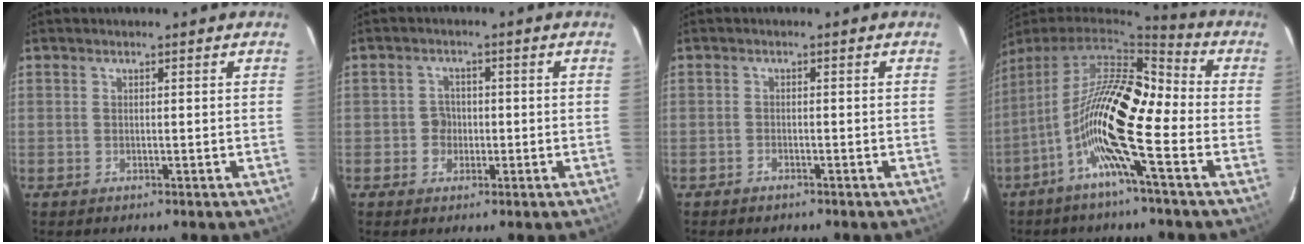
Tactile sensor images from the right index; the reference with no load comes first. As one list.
[{"total": 2.7, "force": [-0.6, 2.4, 1.0], "torque": [-0.011, 0.006, -0.009]}, {"total": 1.1, "force": [-0.8, 0.6, 0.2], "torque": [-0.008, 0.002, -0.011]}, {"total": 16.0, "force": [-5.4, 1.3, 15.0], "torque": [-0.278, 0.007, -0.107]}]